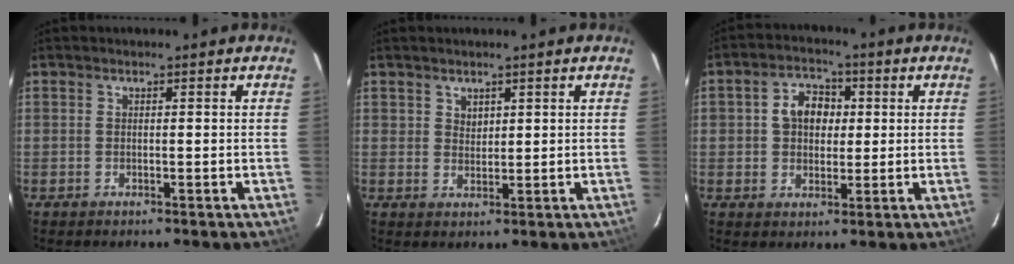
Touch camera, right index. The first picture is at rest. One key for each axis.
{"total": 2.0, "fx": 1.4, "fy": 1.4, "fz": 0.5, "tx": -0.003, "ty": 0.002, "tz": 0.026}
{"total": 6.8, "fx": 1.1, "fy": 5.3, "fz": 4.2, "tx": -0.075, "ty": 0.023, "tz": 0.020}